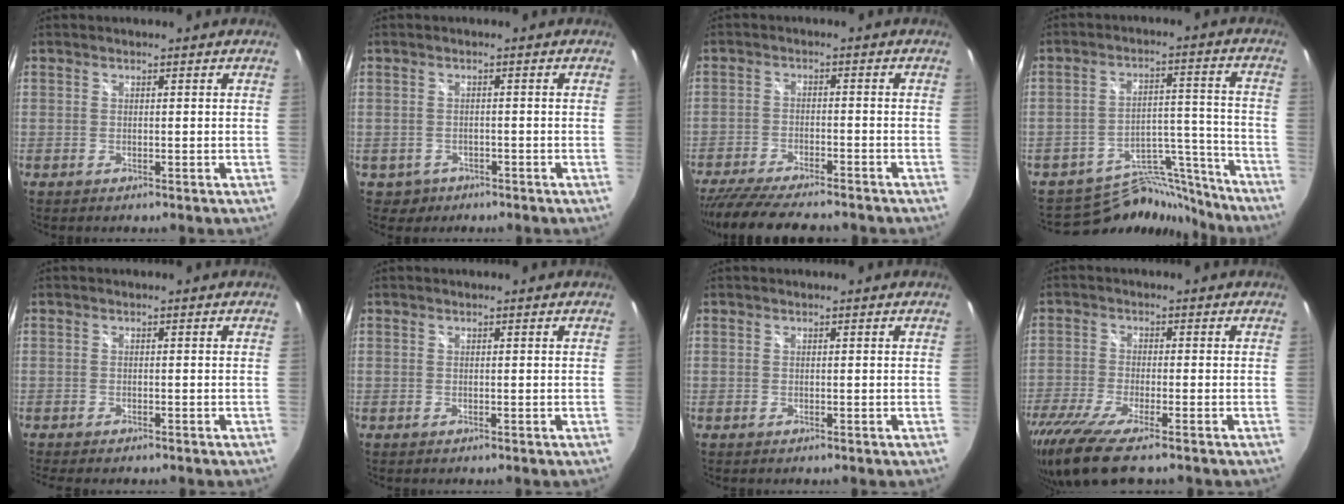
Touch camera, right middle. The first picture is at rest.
{"total": 3.0, "force": [-1.4, 2.6, 0.5], "torque": [-0.022, 0.001, -0.015]}
{"total": 15.2, "force": [-13.1, 2.9, 7.1], "torque": [-0.150, -0.030, -0.208]}
{"total": 12.7, "force": [-12.0, 4.0, 1.0], "torque": [-0.010, 0.046, -0.175]}
{"total": 3.0, "force": [-2.5, 0.7, 1.5], "torque": [-0.030, -0.020, -0.038]}
{"total": 0.0}
{"total": 0.0}
{"total": 11.2, "force": [-8.4, 1.4, 7.3], "torque": [-0.170, -0.050, -0.154]}